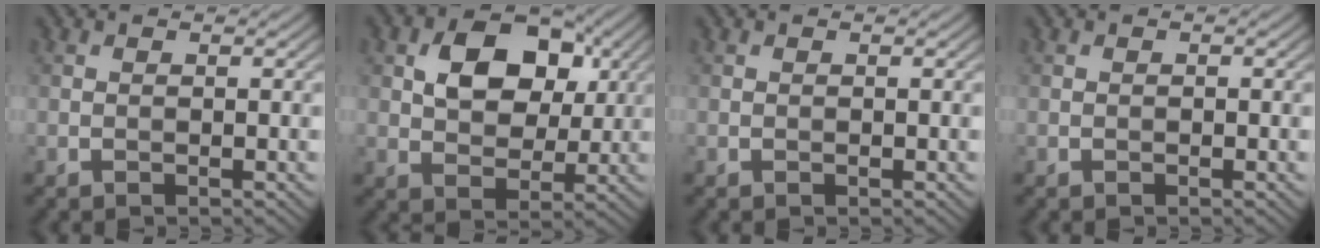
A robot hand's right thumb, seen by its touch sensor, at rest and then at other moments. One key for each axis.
{"total": 9.4, "fx": 2.8, "fy": 6.4, "fz": 6.3, "tx": -0.116, "ty": 0.004, "tz": 0.041}
{"total": 0.0}
{"total": 0.0}